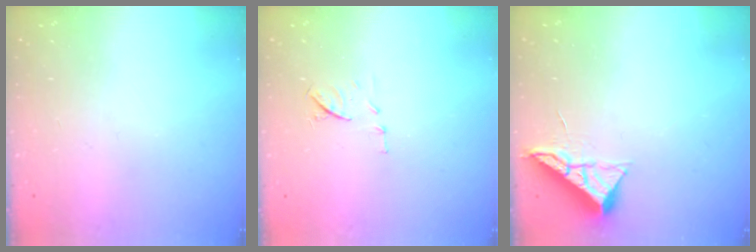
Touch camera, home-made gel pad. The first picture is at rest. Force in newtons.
{"total": 7.1, "press": 6.9, "slide": 1.3}
{"total": 6.0, "press": 5.9, "slide": 0.6}